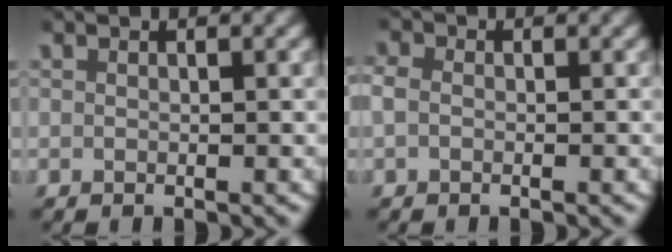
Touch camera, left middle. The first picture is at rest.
{"total": 1.8, "force": [0.0, 1.5, 1.0], "torque": [-0.034, 0.000, -0.004]}